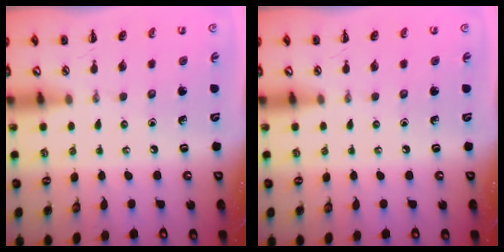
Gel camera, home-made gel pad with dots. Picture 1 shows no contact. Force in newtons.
{"total": 0.0}